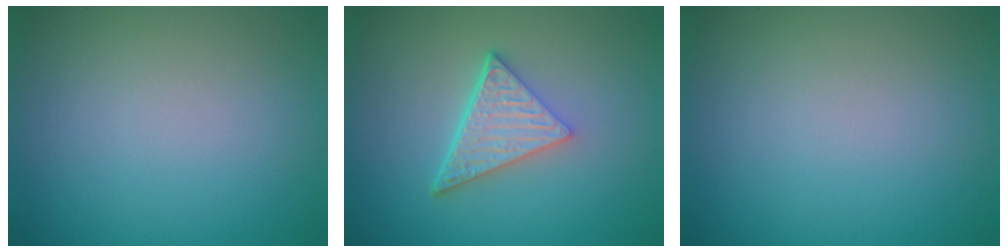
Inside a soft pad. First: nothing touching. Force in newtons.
{"total": 4.7, "press": 3.4, "slide": 3.3}
{"total": 0.0}